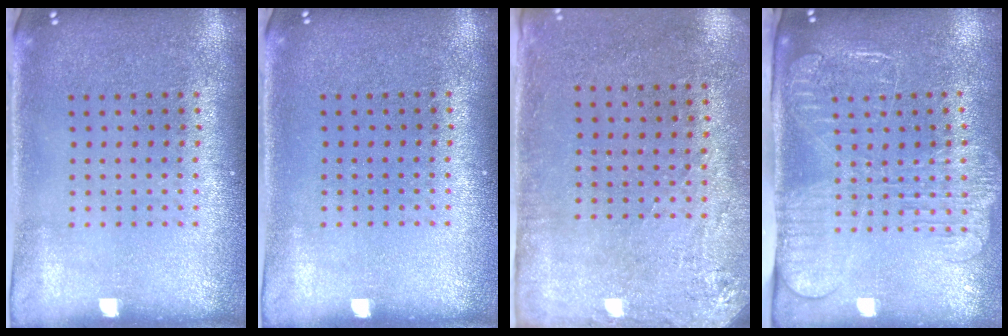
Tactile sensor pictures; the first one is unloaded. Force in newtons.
{"total": 0.0}
{"total": 2.8, "press": 2.3, "slide": 1.6}
{"total": 2.5, "press": 1.9, "slide": 1.5}